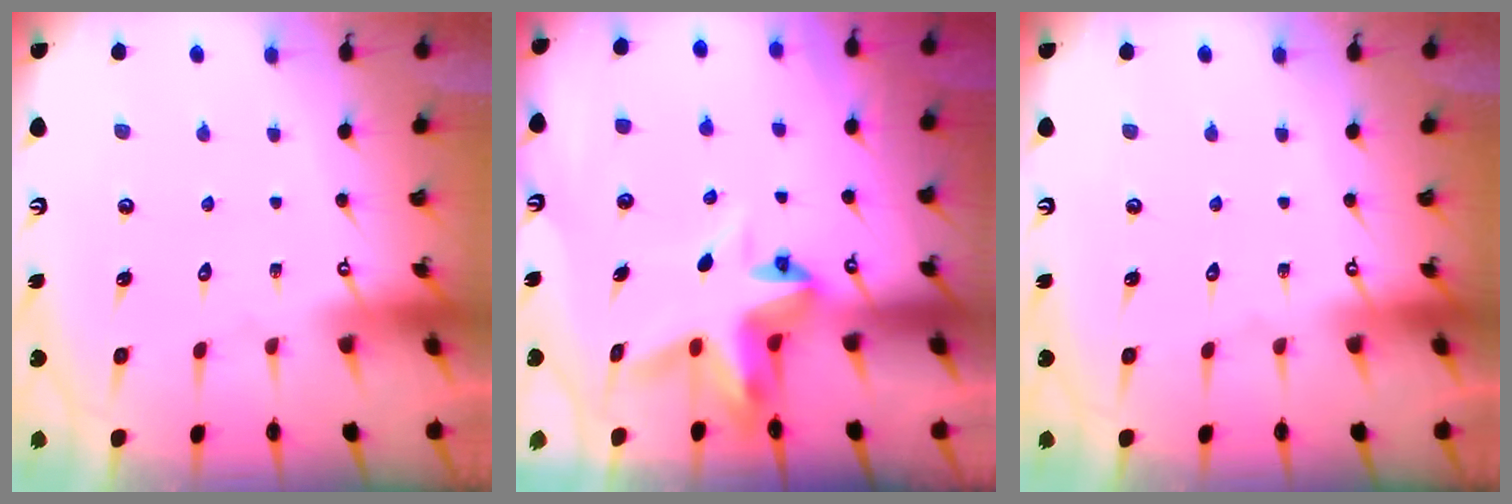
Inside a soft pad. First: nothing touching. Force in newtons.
{"total": 5.9, "press": 5.8, "slide": 0.5}
{"total": 0.0}